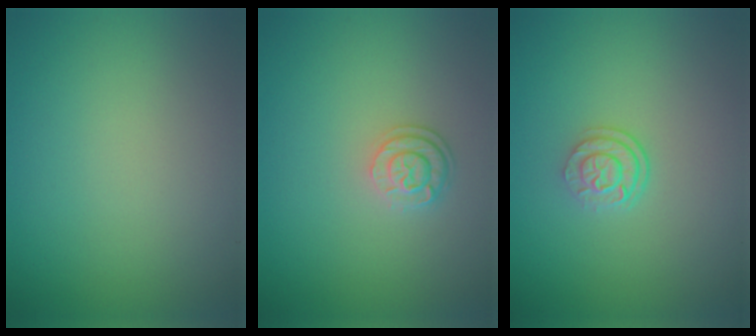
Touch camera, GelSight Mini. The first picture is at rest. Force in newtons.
{"total": 2.1, "press": 1.8, "slide": 1.2}
{"total": 2.4, "press": 1.8, "slide": 1.7}